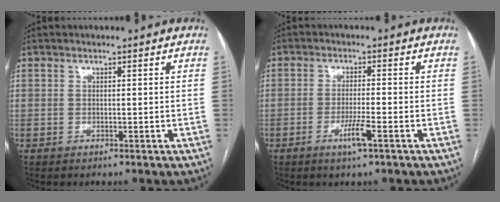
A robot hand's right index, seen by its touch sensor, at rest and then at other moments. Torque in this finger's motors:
{"motor_torque": [1.00, -0.29, 0.43, 0.09]}